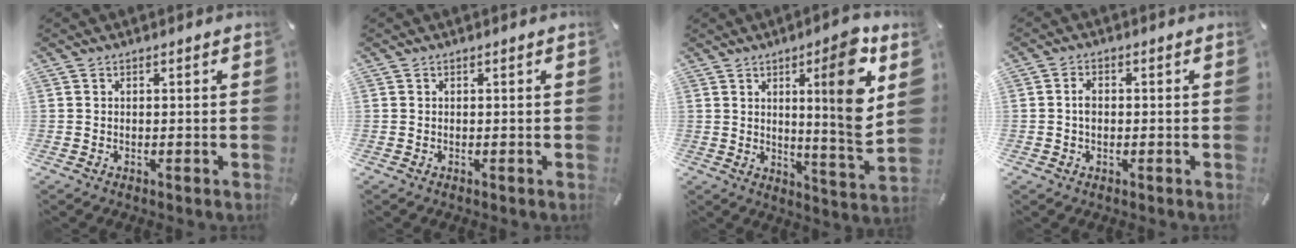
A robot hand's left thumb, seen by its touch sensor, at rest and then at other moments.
{"total": 0.0}
{"total": 16.0, "force": [5.7, 1.6, 14.8], "torque": [-0.211, -0.038, 0.074]}
{"total": 2.6, "force": [-0.1, 1.7, 2.0], "torque": [-0.039, 0.004, -0.002]}